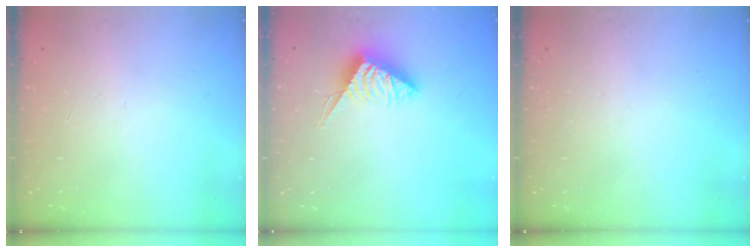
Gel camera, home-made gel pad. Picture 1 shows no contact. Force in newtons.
{"total": 5.1, "press": 5.1, "slide": 0.4}
{"total": 0.0}